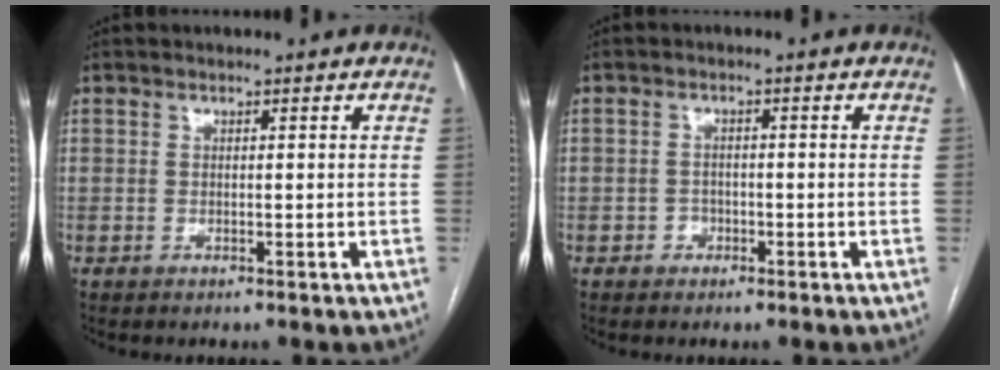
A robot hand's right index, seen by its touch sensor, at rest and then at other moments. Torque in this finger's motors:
{"motor_torque": [-0.90, 0.69, -1.05, -0.21]}